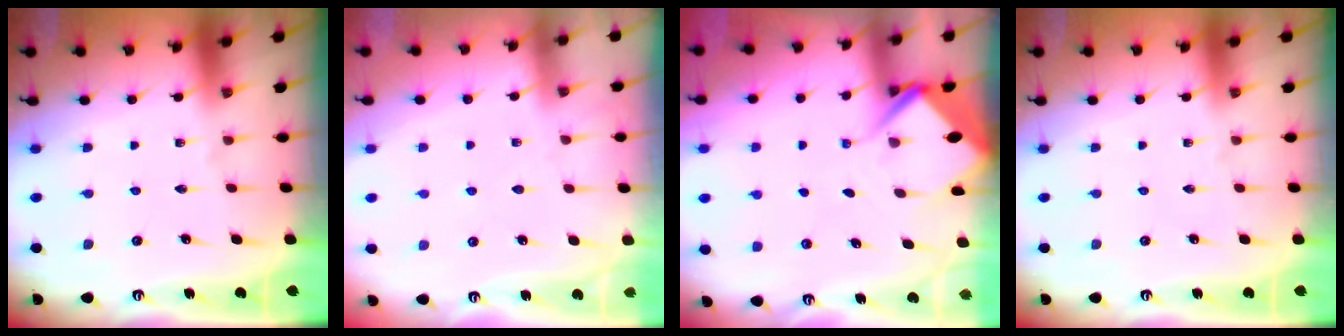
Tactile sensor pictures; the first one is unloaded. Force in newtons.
{"total": 5.3, "press": 5.2, "slide": 0.6}
{"total": 6.5, "press": 6.5, "slide": 0.6}
{"total": 0.0}